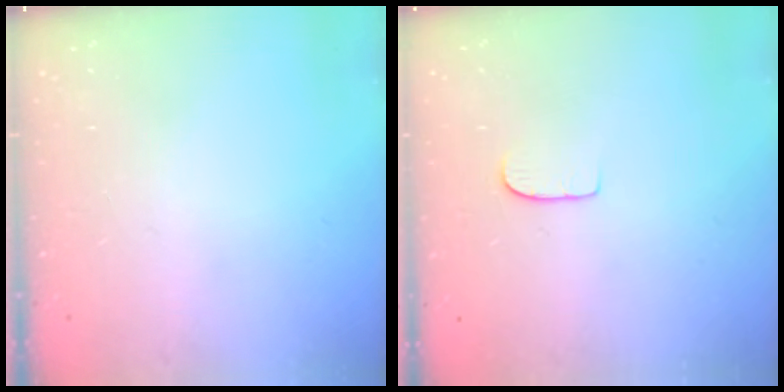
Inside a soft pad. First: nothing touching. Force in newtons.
{"total": 6.1, "press": 6.1, "slide": 0.5}